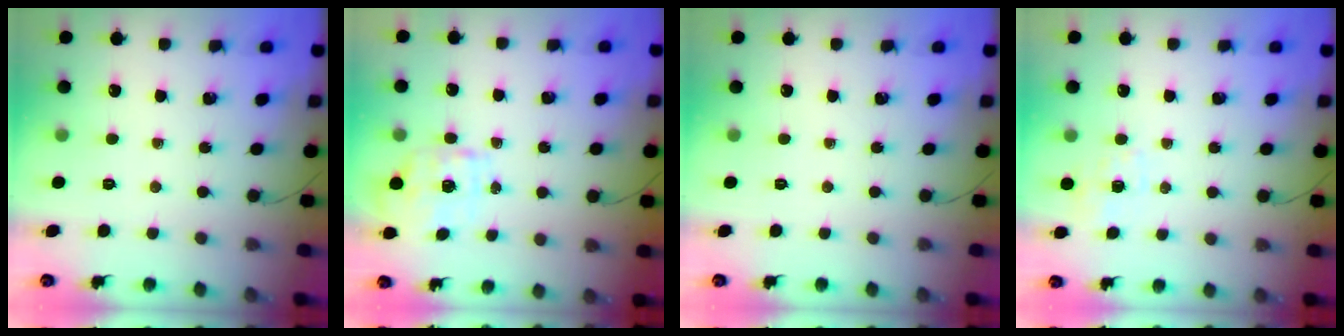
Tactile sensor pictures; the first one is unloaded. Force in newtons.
{"total": 1.9, "press": 1.8, "slide": 0.6}
{"total": 0.0}
{"total": 3.3, "press": 3.0, "slide": 1.3}